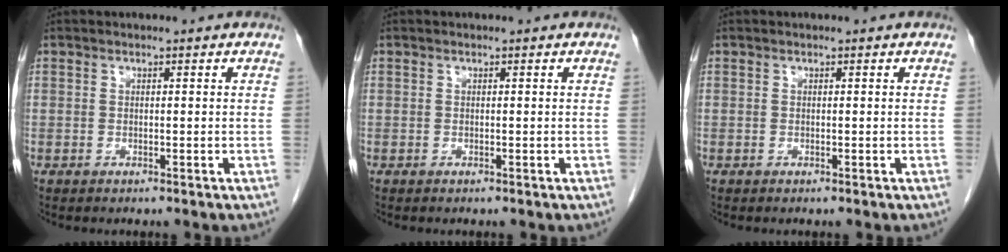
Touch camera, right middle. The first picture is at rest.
{"total": 0.0}
{"total": 0.0}